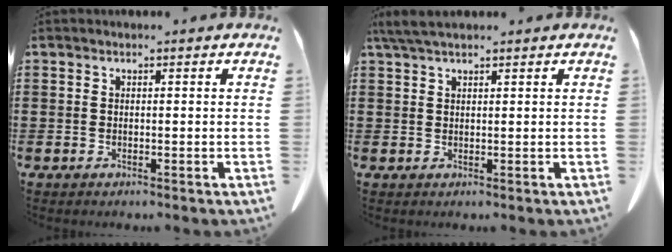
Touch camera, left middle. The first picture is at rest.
{"total": 3.4, "force": [2.4, 0.6, 2.2], "torque": [-0.050, -0.001, 0.047]}